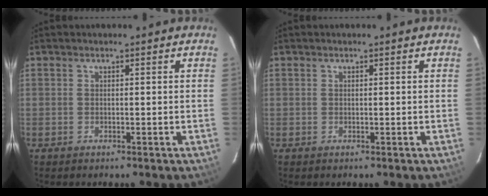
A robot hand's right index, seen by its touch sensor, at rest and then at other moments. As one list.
[{"total": 0.0}]